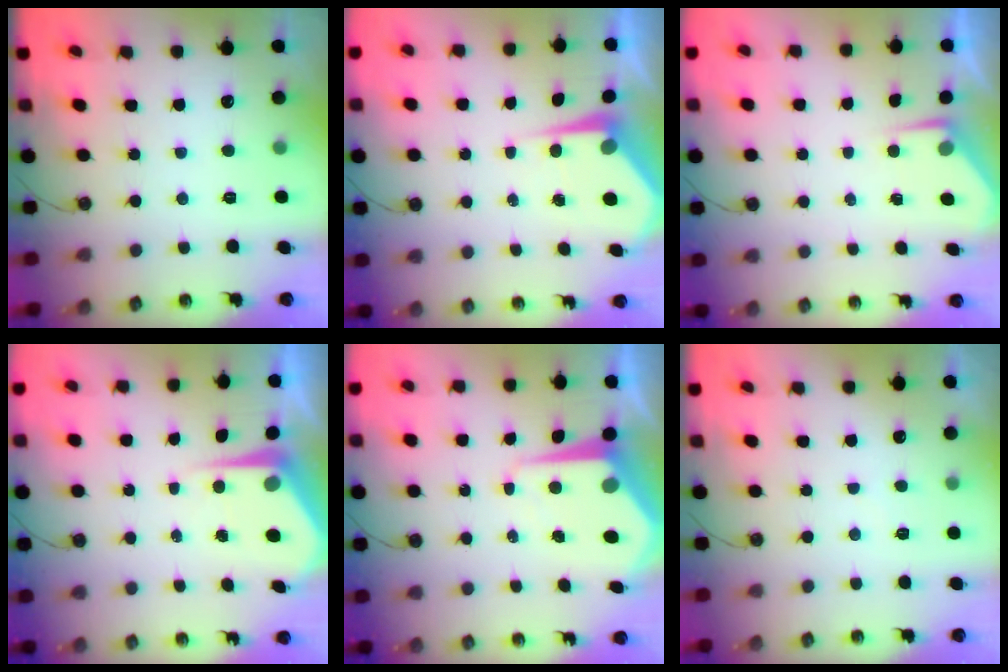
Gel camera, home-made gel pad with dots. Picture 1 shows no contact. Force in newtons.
{"total": 6.0, "press": 5.9, "slide": 0.7}
{"total": 3.1, "press": 3.1, "slide": 0.4}
{"total": 6.1, "press": 6.1, "slide": 0.6}
{"total": 8.8, "press": 8.7, "slide": 0.9}
{"total": 2.8, "press": 2.7, "slide": 0.5}